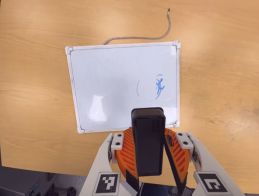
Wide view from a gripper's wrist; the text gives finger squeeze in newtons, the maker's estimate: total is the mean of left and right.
{"total": 7.3, "left": 8.0, "right": 6.5}